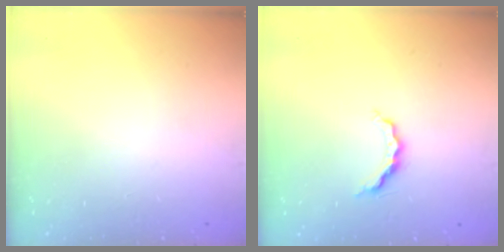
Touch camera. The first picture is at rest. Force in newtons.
{"total": 5.4, "press": 5.3, "slide": 0.7}